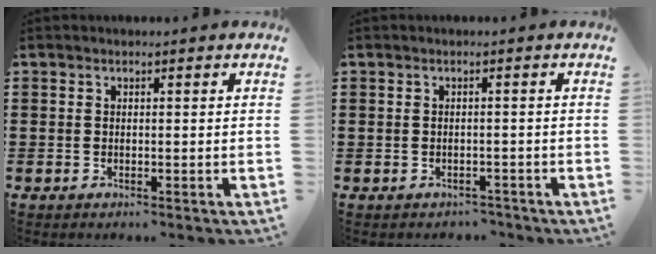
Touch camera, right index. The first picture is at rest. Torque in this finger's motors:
{"motor_torque": [-0.94, 0.77, -1.05, -0.21]}